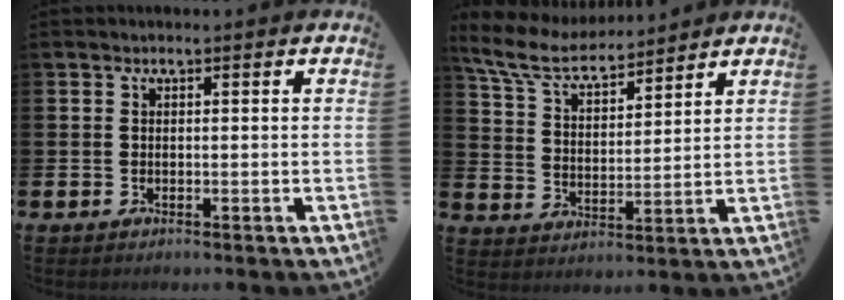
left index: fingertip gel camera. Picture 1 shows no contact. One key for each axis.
{"total": 7.4, "fx": 6.7, "fy": 2.0, "fz": 2.4, "tx": -0.077, "ty": -0.036, "tz": 0.120}